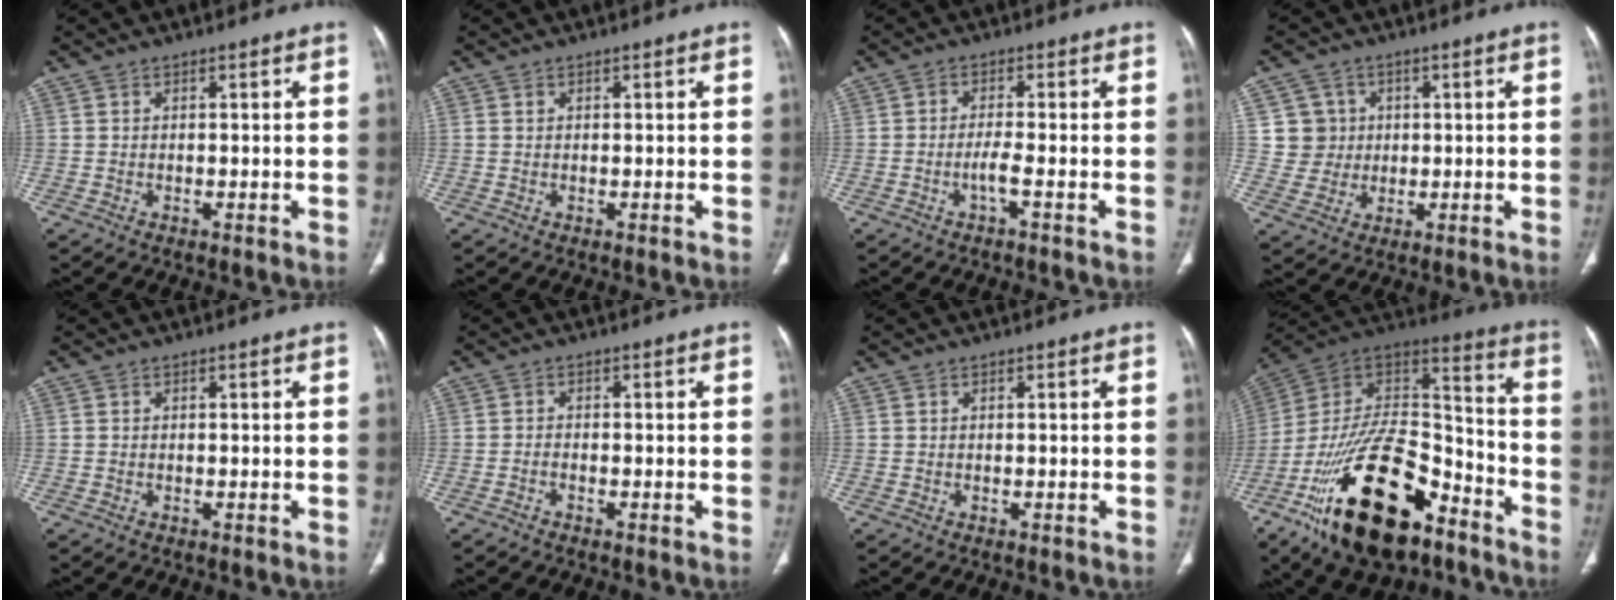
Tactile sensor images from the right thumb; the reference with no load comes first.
{"total": 0.5, "force": [0.2, 0.4, 0.2], "torque": [-0.002, 0.000, 0.004]}
{"total": 2.4, "force": [-1.2, -0.1, 2.0], "torque": [-0.046, 0.006, -0.028]}
{"total": 5.8, "force": [1.2, 5.7, 0.4], "torque": [0.025, 0.001, 0.023]}
{"total": 0.0}
{"total": 1.0, "force": [-0.8, 0.4, 0.4], "torque": [-0.009, 0.009, -0.017]}
{"total": 0.0}
{"total": 29.8, "force": [-16.2, 14.2, 20.5], "torque": [-0.366, 0.066, -0.271]}